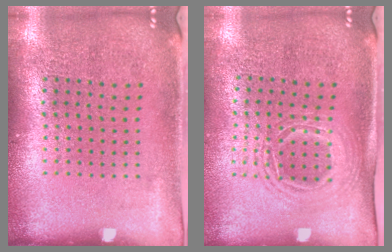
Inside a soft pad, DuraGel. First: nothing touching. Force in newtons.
{"total": 1.5, "press": 1.3, "slide": 0.9}